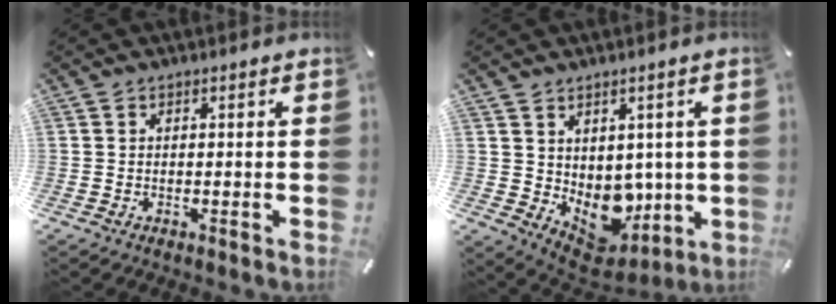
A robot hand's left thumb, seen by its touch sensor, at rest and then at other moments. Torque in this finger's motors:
{"motor_torque": [0.98, 2.46, 0.14, 0.03, 0.05]}